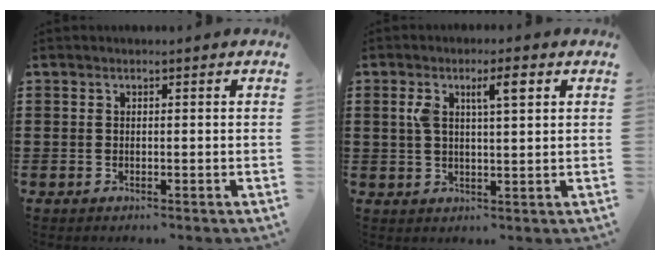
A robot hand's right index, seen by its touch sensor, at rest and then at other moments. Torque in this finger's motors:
{"motor_torque": [0.22, -0.09, 0.13, 0.07]}